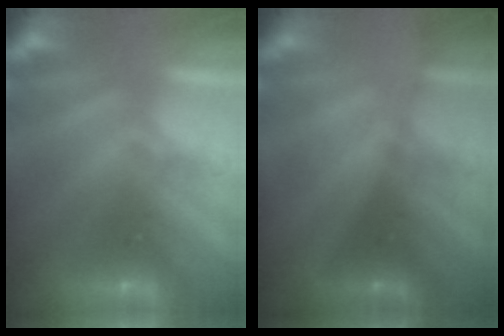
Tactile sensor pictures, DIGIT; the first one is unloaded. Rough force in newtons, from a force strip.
{"total": 1.4}